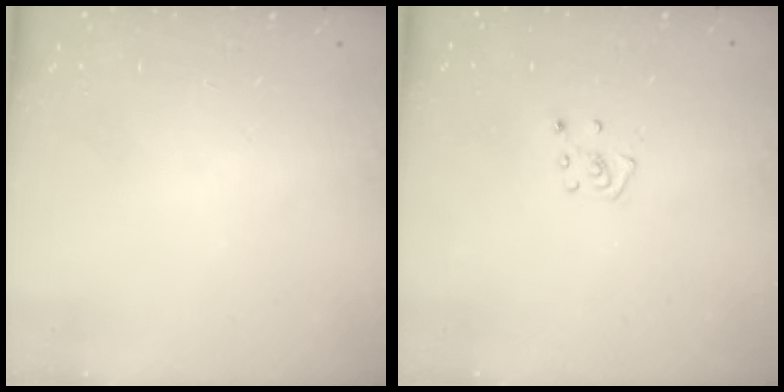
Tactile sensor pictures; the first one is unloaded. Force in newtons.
{"total": 4.3, "press": 4.2, "slide": 0.4}